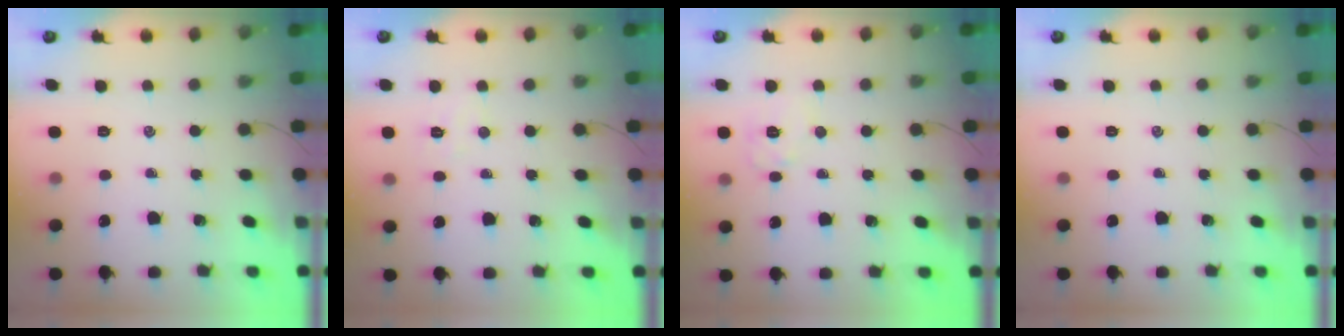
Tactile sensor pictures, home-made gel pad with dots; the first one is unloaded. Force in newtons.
{"total": 4.7, "press": 4.6, "slide": 1.0}
{"total": 7.2, "press": 7.2, "slide": 0.9}
{"total": 0.0}